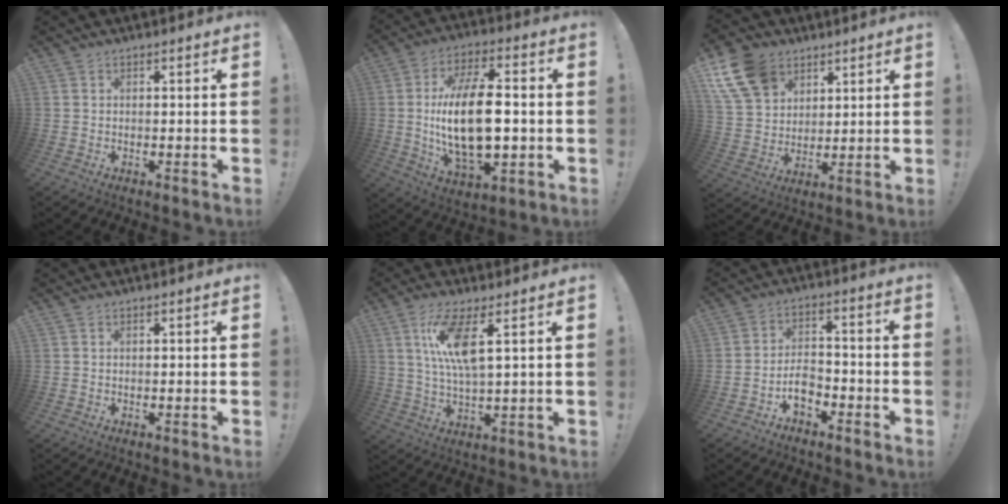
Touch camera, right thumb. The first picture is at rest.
{"total": 20.4, "force": [-0.8, 9.8, 17.9], "torque": [-0.347, -0.004, -0.017]}
{"total": 14.7, "force": [7.9, 10.5, 6.7], "torque": [-0.137, -0.031, 0.160]}
{"total": 0.0}
{"total": 11.7, "force": [4.5, 2.8, 10.4], "torque": [-0.197, -0.010, 0.075]}
{"total": 6.5, "force": [-3.9, 3.8, 3.6], "torque": [-0.057, 0.018, -0.070]}